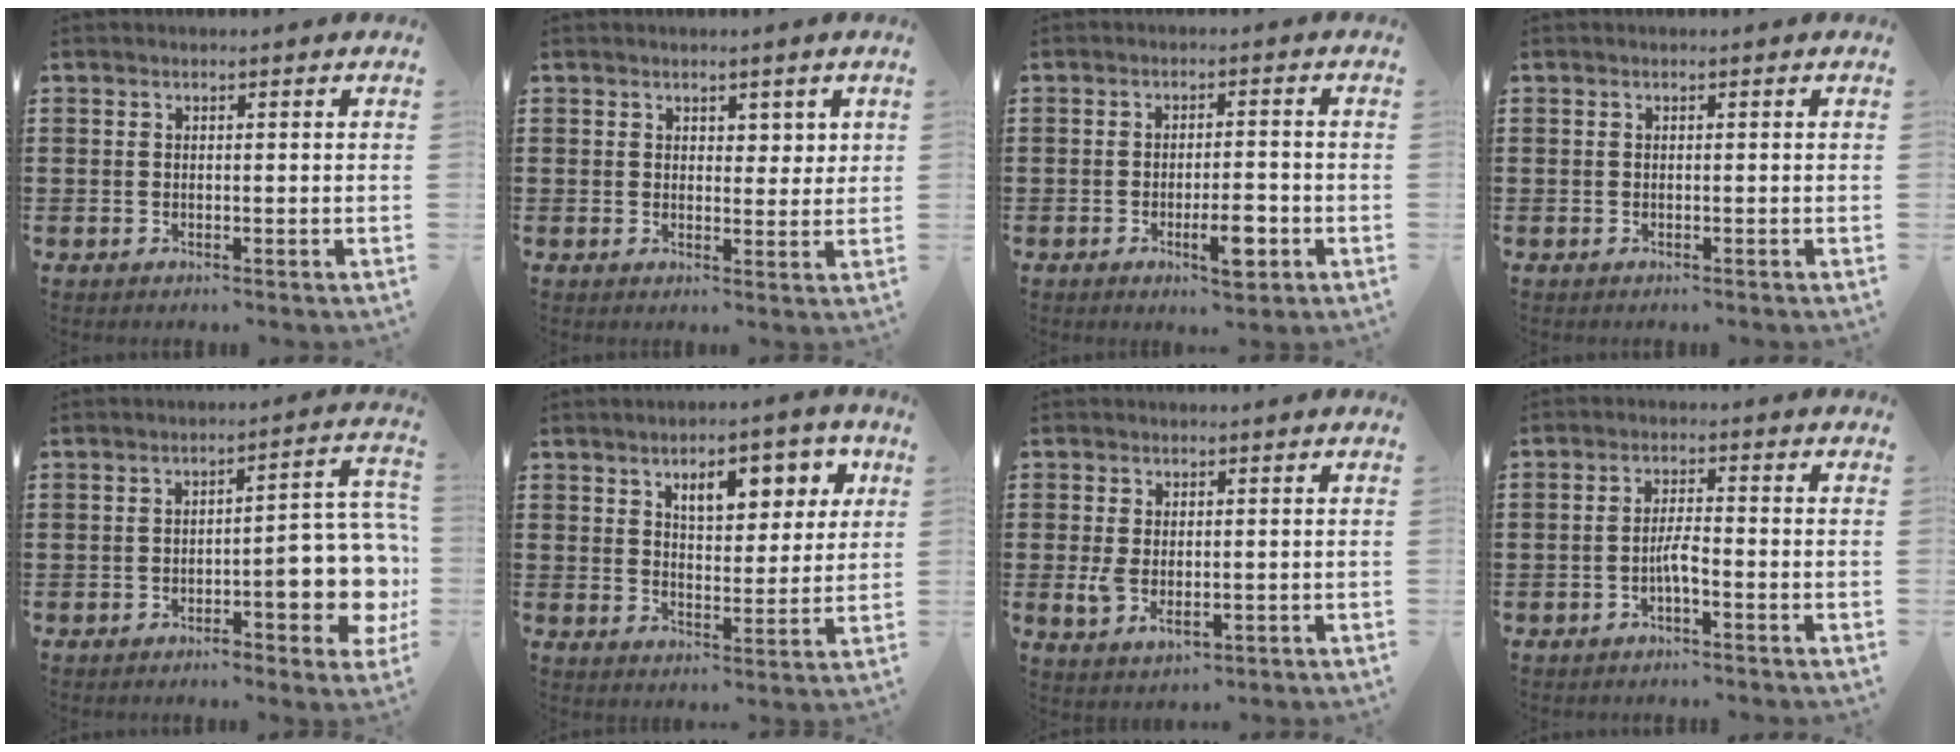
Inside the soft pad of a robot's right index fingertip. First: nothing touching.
{"total": 2.4, "force": [1.6, 1.6, 0.6], "torque": [0.000, 0.003, 0.026]}
{"total": 5.4, "force": [-2.4, 1.5, 4.6], "torque": [-0.078, 0.001, -0.041]}
{"total": 0.0}
{"total": 9.6, "force": [-1.8, 3.7, 8.6], "torque": [-0.093, -0.028, -0.033]}
{"total": 7.9, "force": [4.0, 3.8, 5.7], "torque": [-0.087, -0.002, 0.061]}
{"total": 3.2, "force": [-0.4, 1.8, 2.6], "torque": [-0.066, -0.004, -0.010]}
{"total": 2.9, "force": [-1.4, 0.6, 2.5], "torque": [-0.053, 0.001, -0.028]}